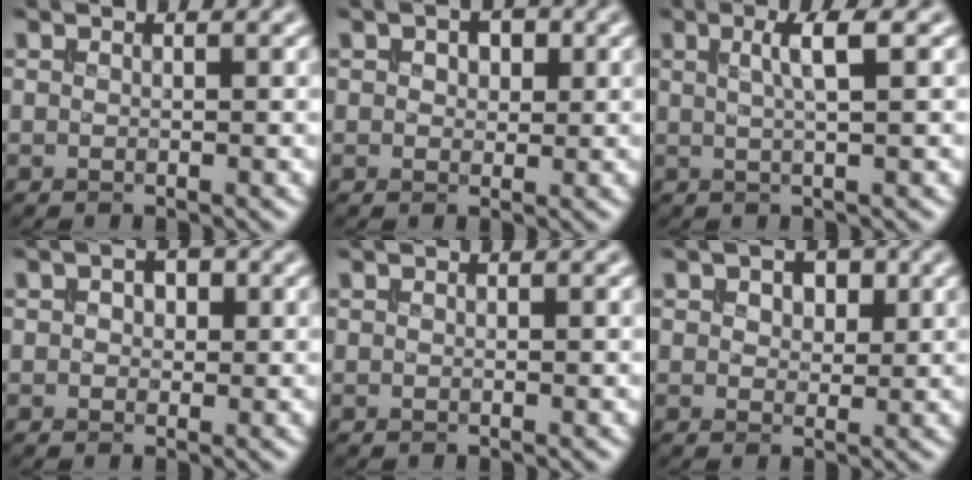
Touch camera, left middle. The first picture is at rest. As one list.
[{"total": 2.6, "force": [1.0, 1.6, 1.7], "torque": [-0.025, 0.005, 0.007]}, {"total": 3.0, "force": [0.7, 0.7, 2.8], "torque": [-0.041, 0.003, 0.007]}, {"total": 2.1, "force": [0.6, 1.4, 1.4], "torque": [-0.020, 0.004, 0.002]}, {"total": 0.0}, {"total": 3.1, "force": [1.4, 1.9, 2.0], "torque": [-0.027, 0.004, 0.013]}]